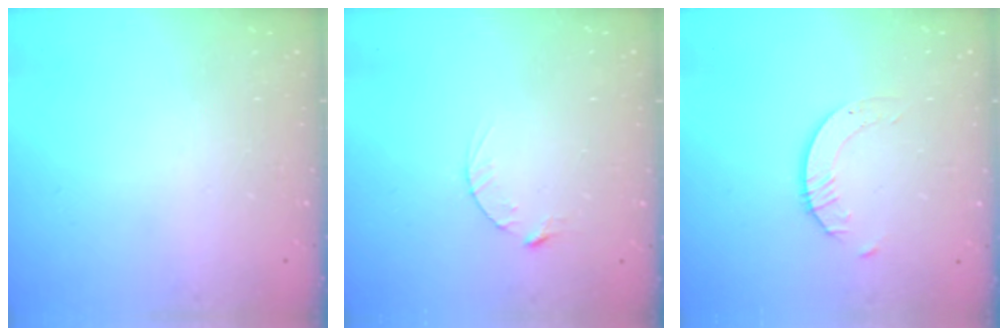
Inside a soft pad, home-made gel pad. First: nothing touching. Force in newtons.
{"total": 2.8, "press": 2.8, "slide": 0.4}
{"total": 2.1, "press": 2.1, "slide": 0.2}